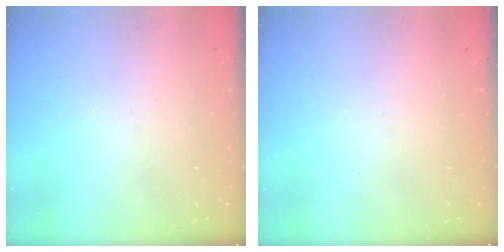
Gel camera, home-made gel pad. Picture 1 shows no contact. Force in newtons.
{"total": 0.0}